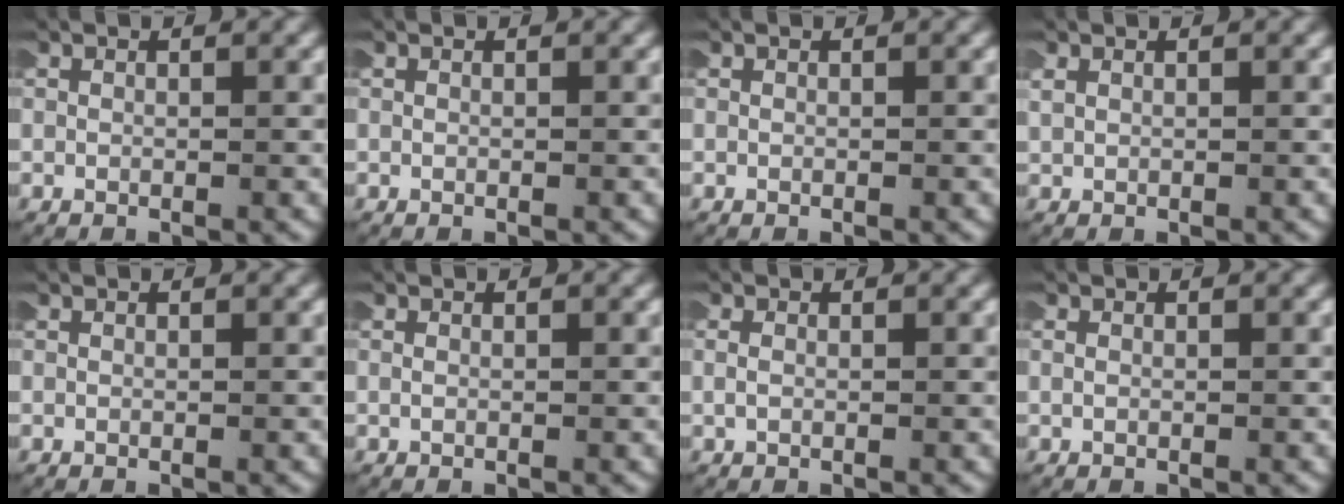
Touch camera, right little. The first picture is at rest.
{"total": 0.0}
{"total": 0.0}
{"total": 0.8, "force": [0.4, 0.5, 0.4], "torque": [-0.012, 0.004, 0.009]}
{"total": 0.0}
{"total": 0.0}
{"total": 0.7, "force": [0.0, 0.5, 0.5], "torque": [-0.015, 0.003, -0.002]}
{"total": 0.0}